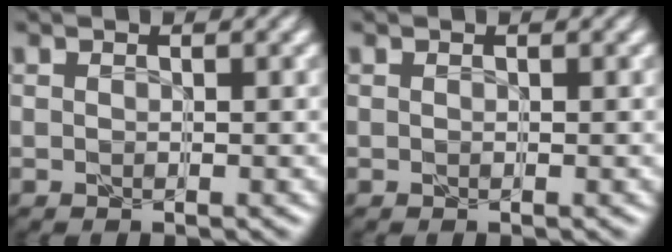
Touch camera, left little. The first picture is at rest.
{"total": 0.0}